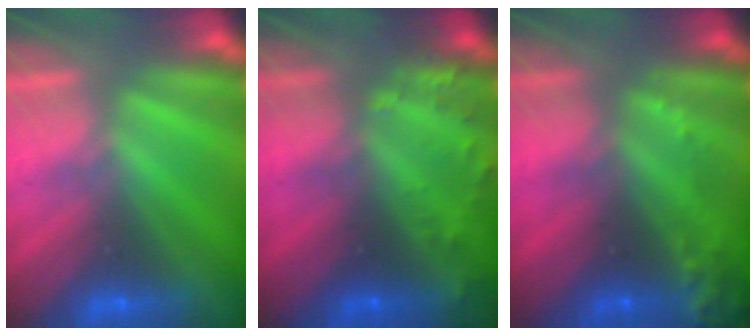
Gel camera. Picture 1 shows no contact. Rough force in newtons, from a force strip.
{"total": 6.3}
{"total": 9.4}